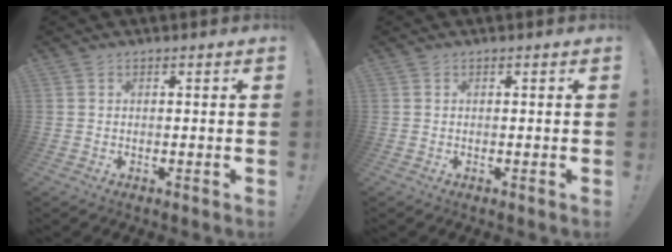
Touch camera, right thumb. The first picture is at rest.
{"total": 0.0}